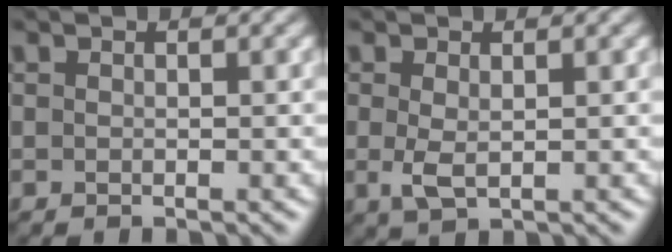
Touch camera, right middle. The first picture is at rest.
{"total": 2.0, "force": [0.1, 1.0, 1.8], "torque": [-0.040, -0.002, 0.003]}